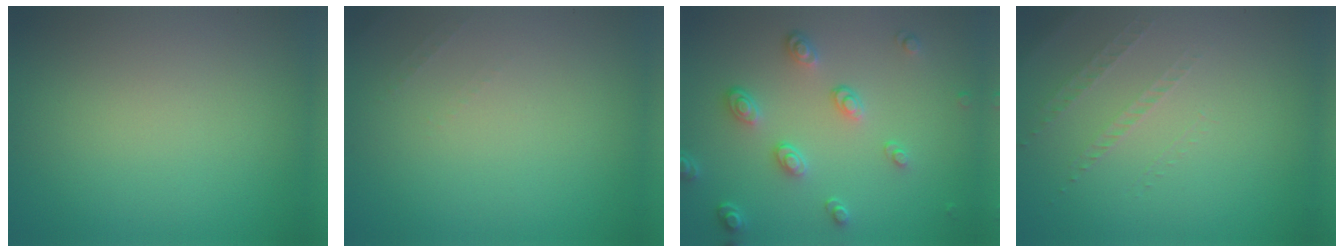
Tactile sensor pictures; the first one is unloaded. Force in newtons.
{"total": 0.6, "press": 0.6, "slide": 0.2}
{"total": 3.7, "press": 2.9, "slide": 2.3}
{"total": 1.1, "press": 0.6, "slide": 0.9}